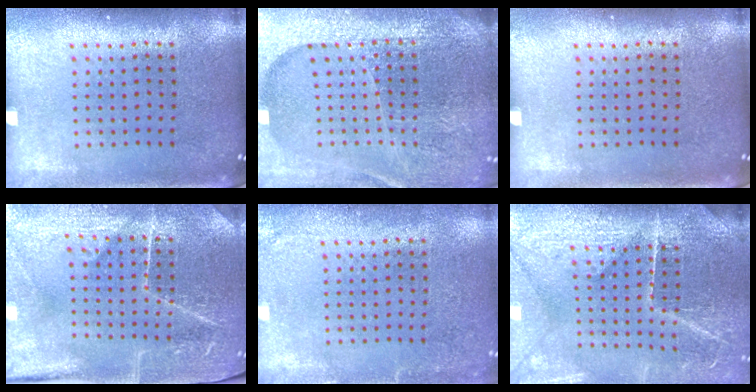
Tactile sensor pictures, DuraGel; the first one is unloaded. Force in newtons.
{"total": 5.7, "press": 5.1, "slide": 2.5}
{"total": 0.0}
{"total": 3.8, "press": 3.8, "slide": 0.2}
{"total": 2.1, "press": 2.1, "slide": 0.2}
{"total": 4.2, "press": 3.9, "slide": 1.6}